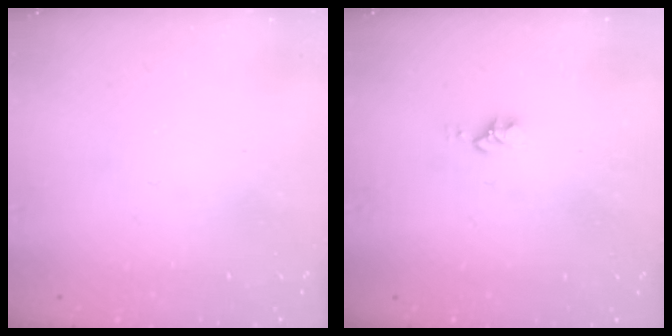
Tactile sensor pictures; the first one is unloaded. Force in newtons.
{"total": 2.8, "press": 2.8, "slide": 0.4}